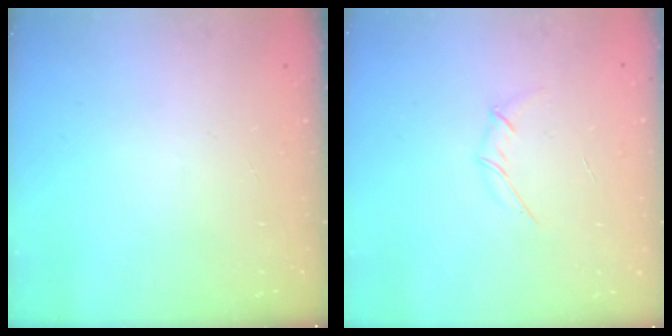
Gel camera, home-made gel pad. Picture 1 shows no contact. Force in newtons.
{"total": 3.1, "press": 3.0, "slide": 0.8}